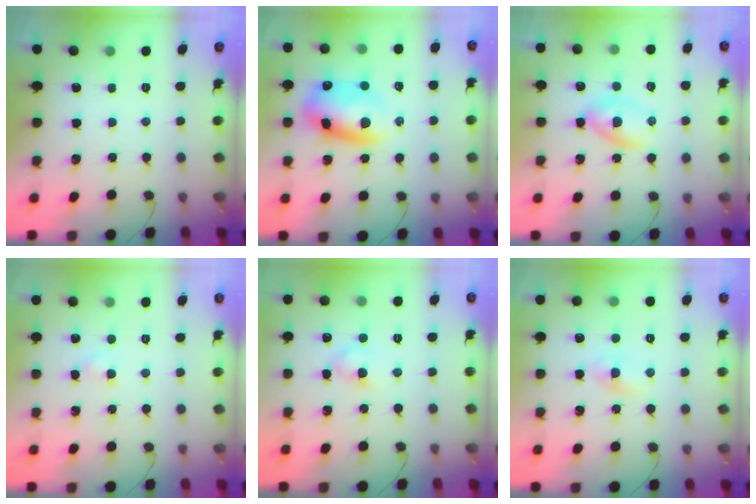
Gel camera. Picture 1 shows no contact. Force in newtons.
{"total": 11.4, "press": 11.1, "slide": 2.9}
{"total": 3.4, "press": 3.2, "slide": 1.1}
{"total": 1.6, "press": 1.4, "slide": 0.7}
{"total": 3.1, "press": 2.8, "slide": 1.3}
{"total": 1.3, "press": 1.2, "slide": 0.5}